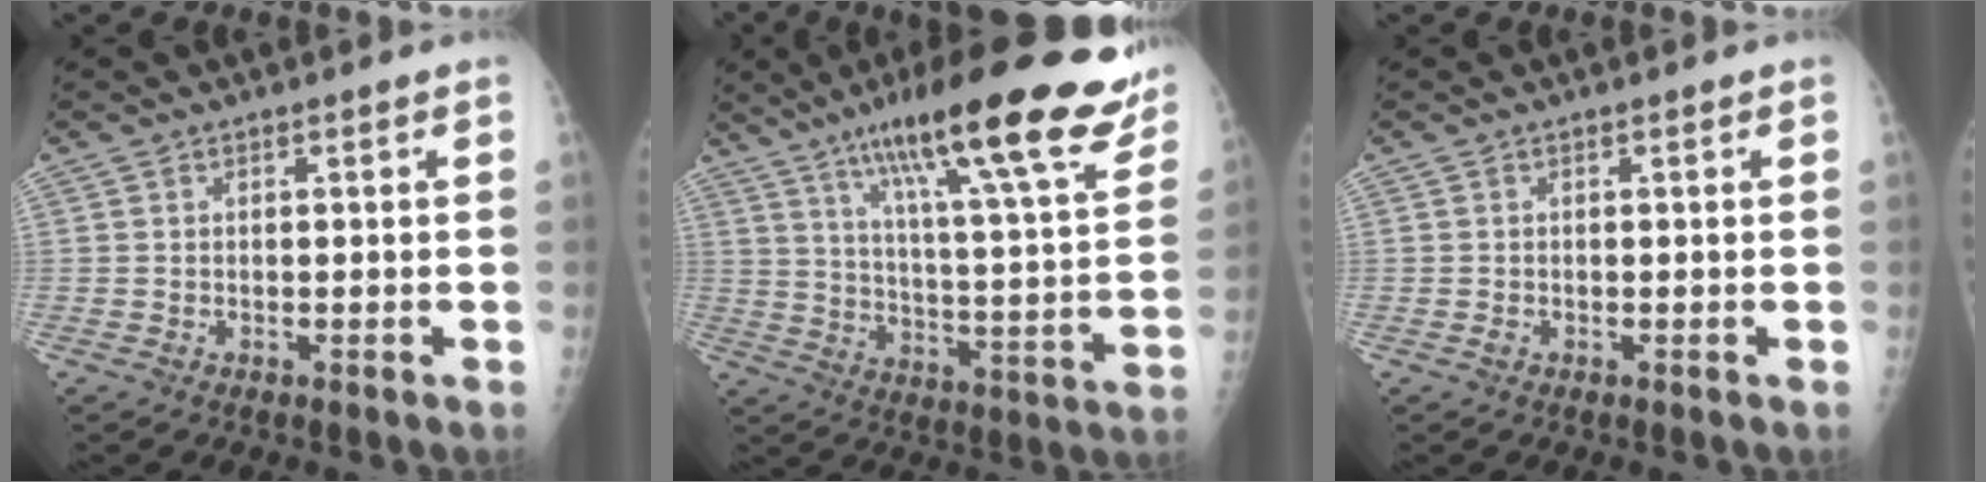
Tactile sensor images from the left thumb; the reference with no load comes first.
{"total": 26.0, "force": [17.5, 4.3, 18.7], "torque": [-0.263, -0.051, 0.261]}
{"total": 0.5, "force": [-0.1, 0.4, 0.3], "torque": [-0.002, 0.000, -0.003]}